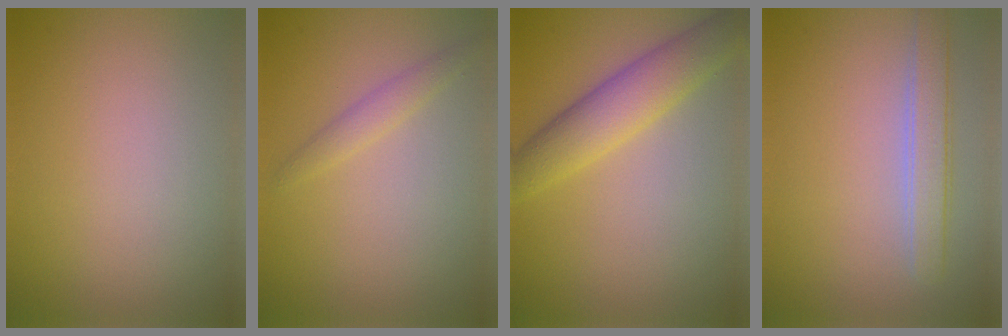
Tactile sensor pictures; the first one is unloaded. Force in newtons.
{"total": 1.4, "press": 1.4, "slide": 0.1}
{"total": 4.7, "press": 4.7, "slide": 0.1}
{"total": 2.7, "press": 2.7, "slide": 0.5}